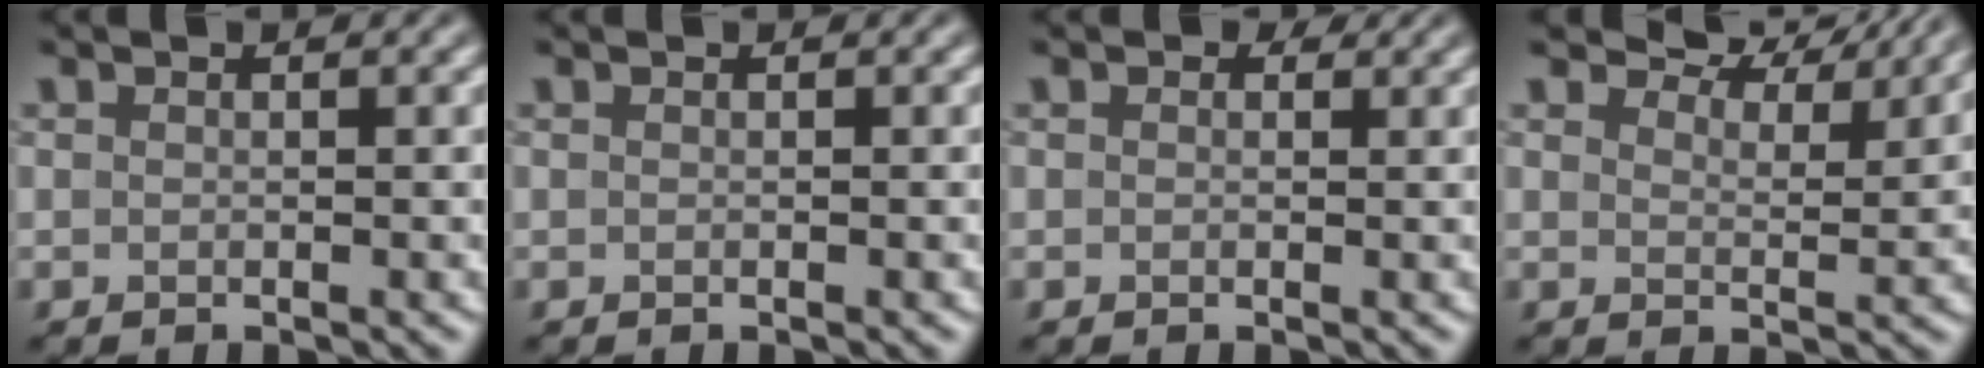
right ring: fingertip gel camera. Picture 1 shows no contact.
{"total": 0.0}
{"total": 0.8, "force": [0.5, 0.5, 0.3], "torque": [-0.003, -0.002, 0.003]}
{"total": 5.2, "force": [4.8, 1.1, 1.7], "torque": [-0.035, 0.004, 0.062]}